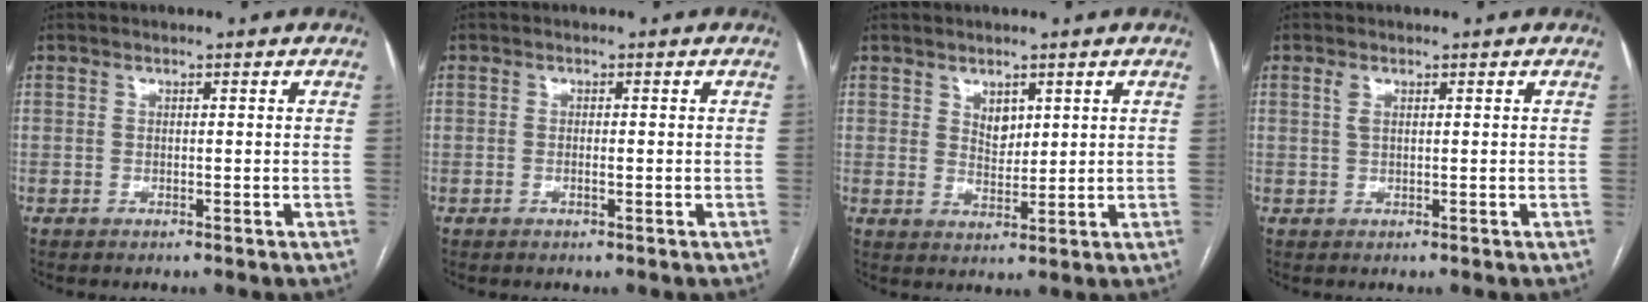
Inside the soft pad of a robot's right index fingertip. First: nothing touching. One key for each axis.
{"total": 1.0, "fx": -0.4, "fy": 0.3, "fz": 0.9, "tx": -0.018, "ty": 0.001, "tz": -0.007}
{"total": 3.2, "fx": 1.5, "fy": 2.1, "fz": 1.9, "tx": -0.035, "ty": -0.001, "tz": 0.034}
{"total": 1.2, "fx": 0.5, "fy": 0.6, "fz": 0.9, "tx": -0.023, "ty": 0.009, "tz": 0.011}